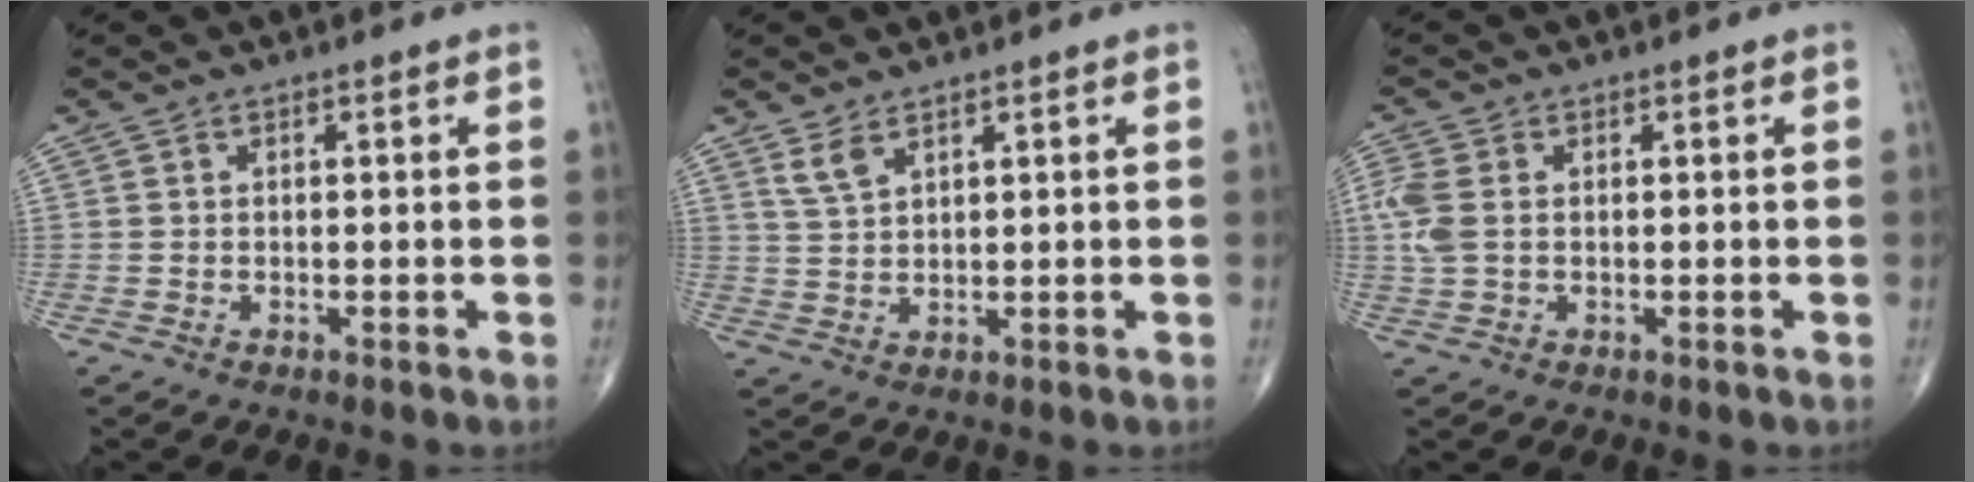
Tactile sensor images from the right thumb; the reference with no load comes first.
{"total": 3.2, "force": [2.3, 1.2, 1.9], "torque": [-0.039, -0.010, 0.055]}
{"total": 5.0, "force": [0.3, 3.3, 3.8], "torque": [-0.118, 0.007, 0.008]}